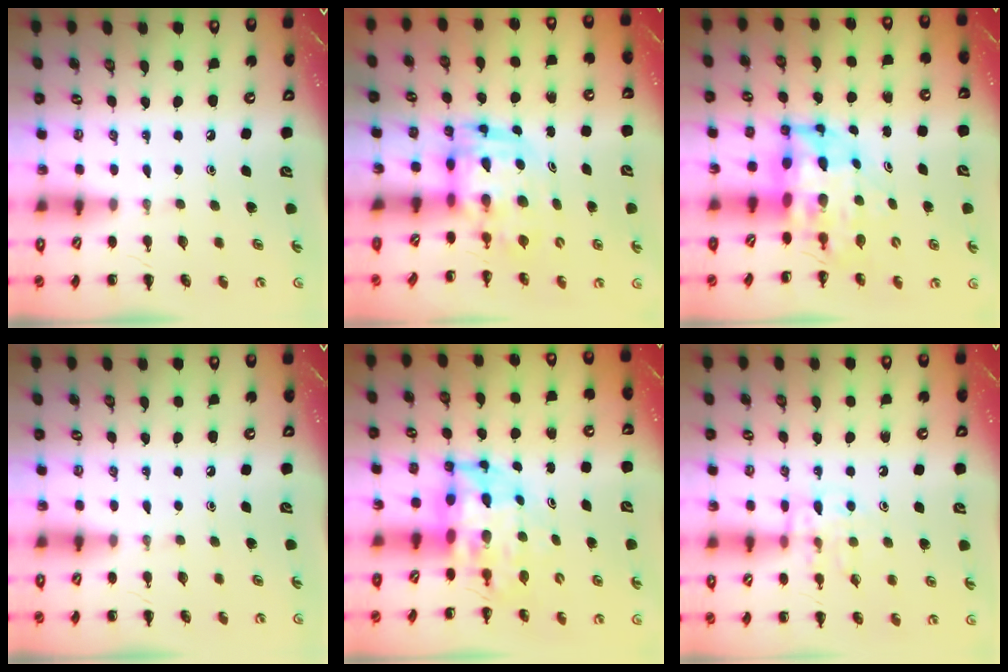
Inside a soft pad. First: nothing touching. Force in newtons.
{"total": 3.6, "press": 3.5, "slide": 0.7}
{"total": 7.5, "press": 7.2, "slide": 2.1}
{"total": 0.0}
{"total": 7.2, "press": 6.9, "slide": 2.2}
{"total": 10.6, "press": 10.6, "slide": 1.2}